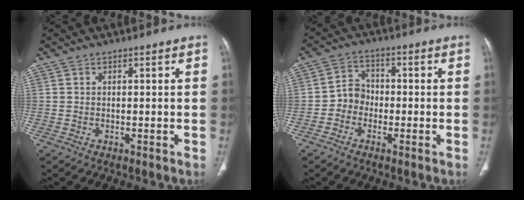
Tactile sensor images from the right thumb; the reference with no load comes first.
{"total": 4.8, "force": [-1.6, 4.2, 1.7], "torque": [-0.007, 0.020, -0.040]}